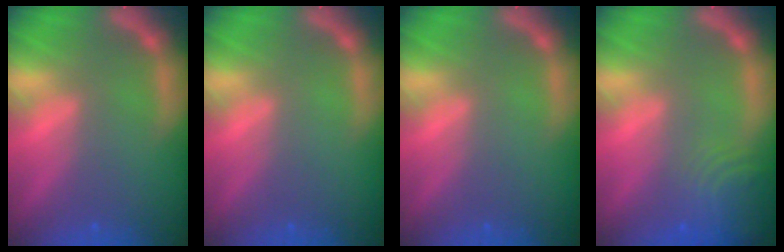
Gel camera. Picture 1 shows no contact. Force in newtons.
{"total": 0.0}
{"total": 0.0}
{"total": 6.6}